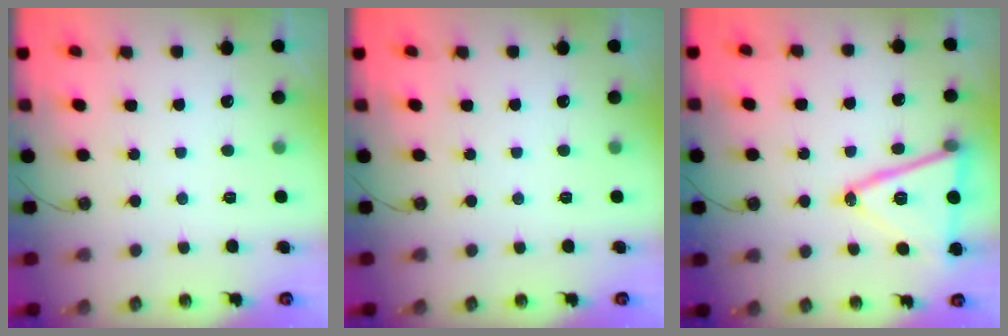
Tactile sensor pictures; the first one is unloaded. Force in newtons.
{"total": 0.0}
{"total": 17.9, "press": 17.6, "slide": 3.4}